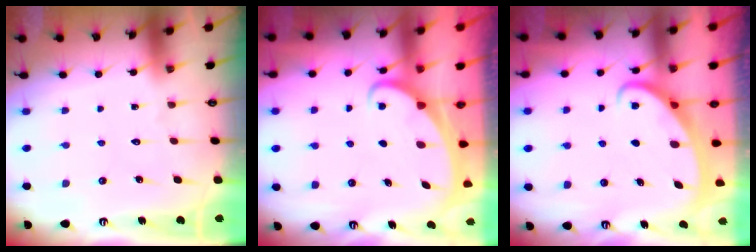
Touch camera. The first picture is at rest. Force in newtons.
{"total": 1.9, "press": 1.9, "slide": 0.3}
{"total": 2.6, "press": 2.6, "slide": 0.3}